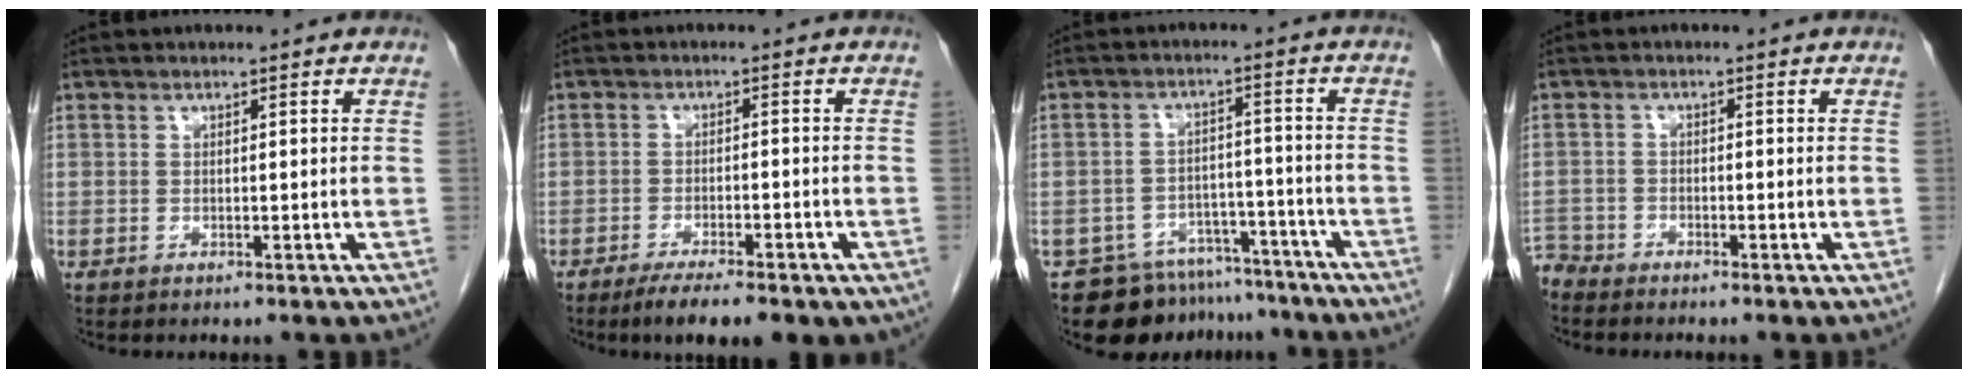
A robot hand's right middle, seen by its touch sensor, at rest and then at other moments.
{"total": 9.1, "force": [-6.3, 2.4, 6.1], "torque": [-0.080, -0.013, -0.089]}
{"total": 10.9, "force": [-9.4, 5.4, 1.7], "torque": [-0.015, 0.016, -0.129]}
{"total": 3.0, "force": [-2.9, 0.4, -0.4], "torque": [0.009, -0.010, -0.059]}